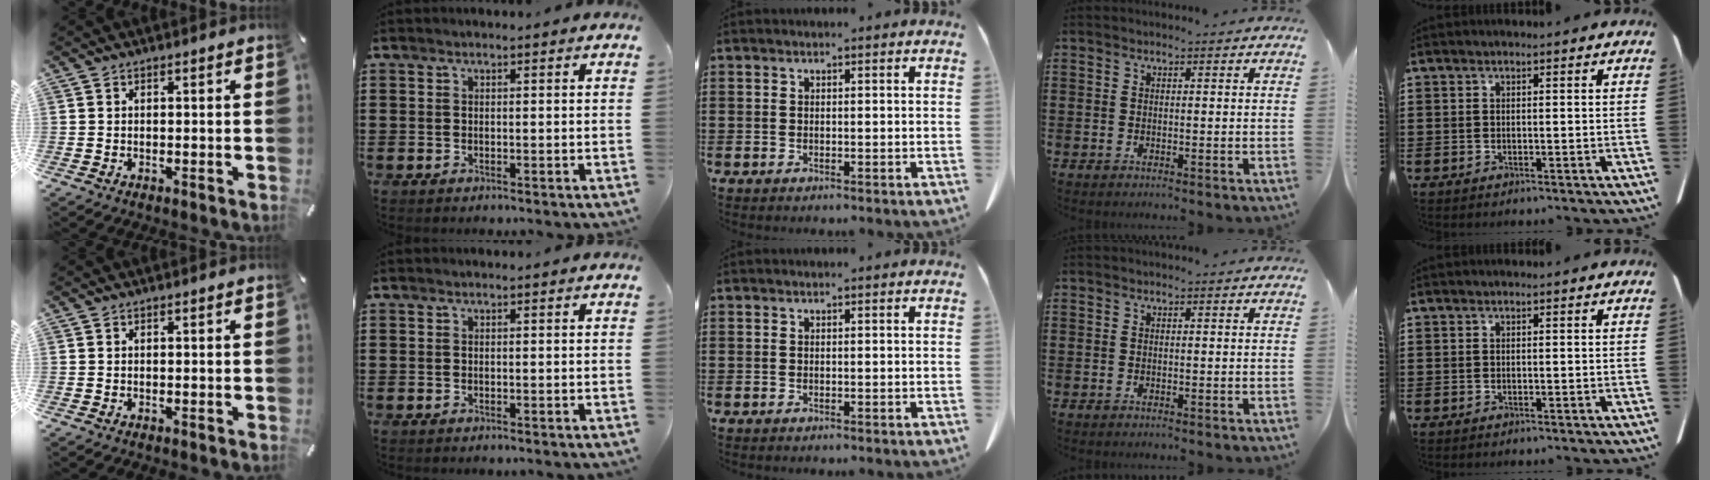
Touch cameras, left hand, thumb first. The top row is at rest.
{}